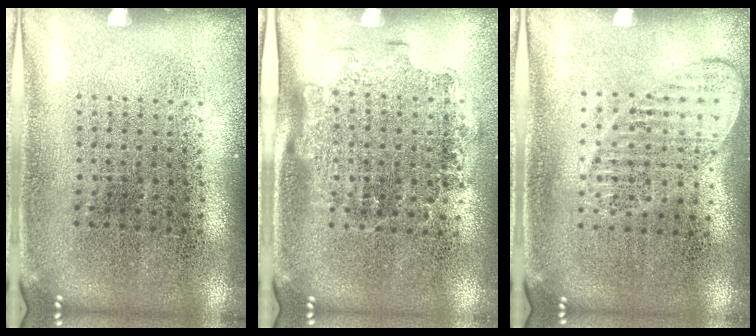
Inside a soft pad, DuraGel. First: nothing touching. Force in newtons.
{"total": 1.3, "press": 1.1, "slide": 0.7}
{"total": 1.0, "press": 1.0, "slide": 0.1}